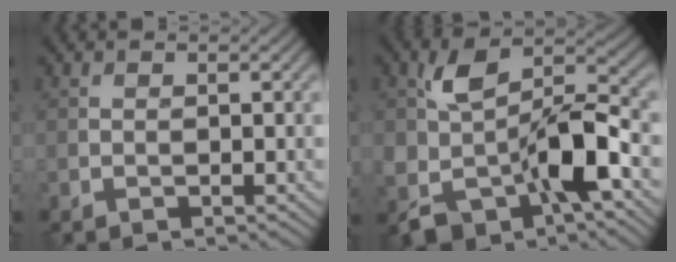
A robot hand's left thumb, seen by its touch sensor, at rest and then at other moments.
{"total": 11.7, "force": [-2.9, 6.5, 9.3], "torque": [-0.178, -0.001, -0.055]}